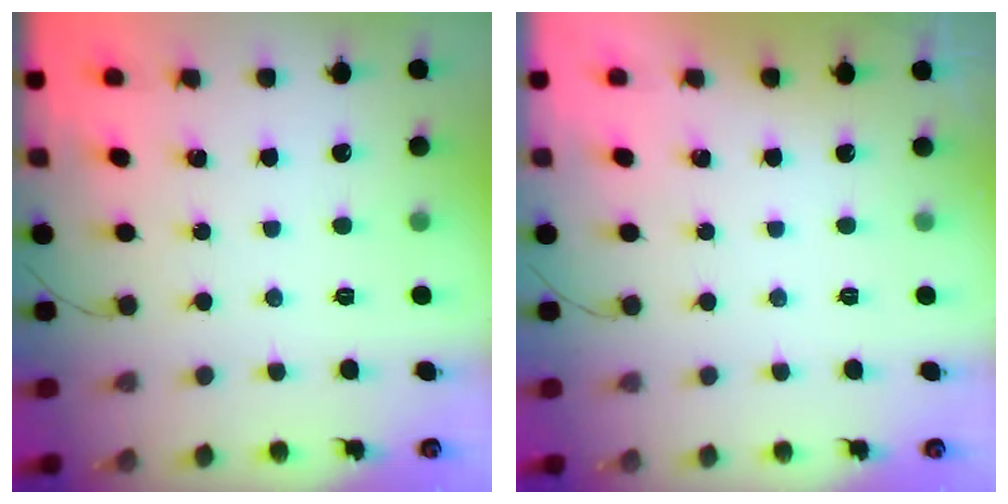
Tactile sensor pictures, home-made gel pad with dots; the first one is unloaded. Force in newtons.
{"total": 0.0}